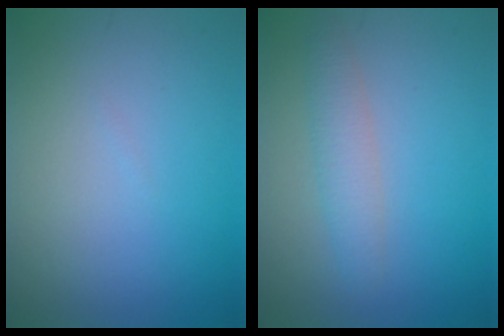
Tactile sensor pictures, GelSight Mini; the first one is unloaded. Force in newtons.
{"total": 2.5, "press": 2.5, "slide": 0.1}